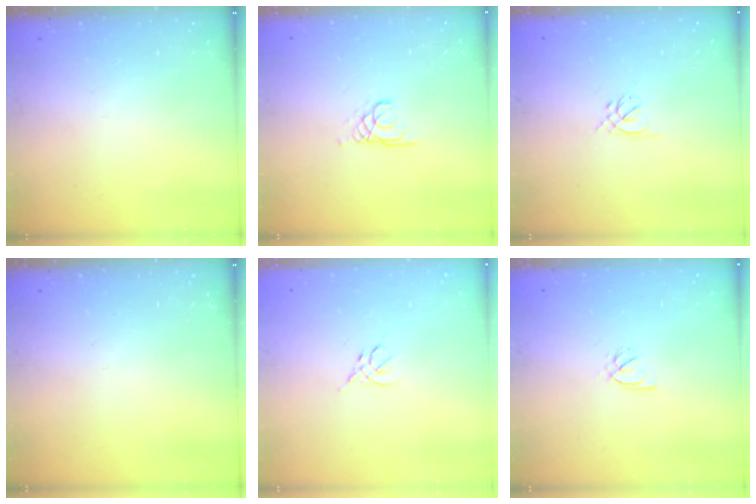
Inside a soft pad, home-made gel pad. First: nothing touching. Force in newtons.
{"total": 1.7, "press": 1.7, "slide": 0.1}
{"total": 1.3, "press": 1.2, "slide": 0.5}
{"total": 0.0}
{"total": 3.0, "press": 3.0, "slide": 0.7}
{"total": 2.1, "press": 2.0, "slide": 0.7}